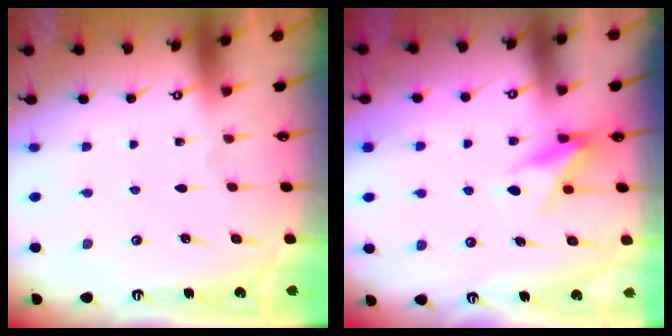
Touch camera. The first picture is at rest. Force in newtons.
{"total": 9.3, "press": 9.2, "slide": 0.7}